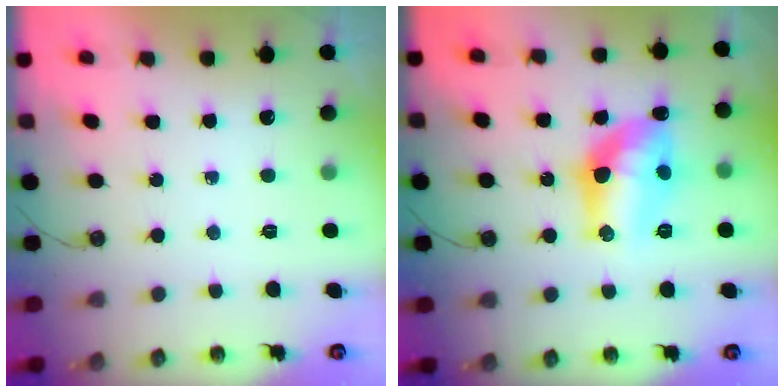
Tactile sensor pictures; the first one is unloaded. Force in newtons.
{"total": 13.2, "press": 13.2, "slide": 0.5}